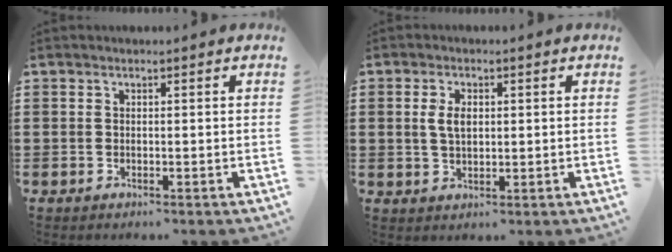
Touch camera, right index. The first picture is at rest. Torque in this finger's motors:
{"motor_torque": [0.04, 0.03, 0.23, 0.09]}